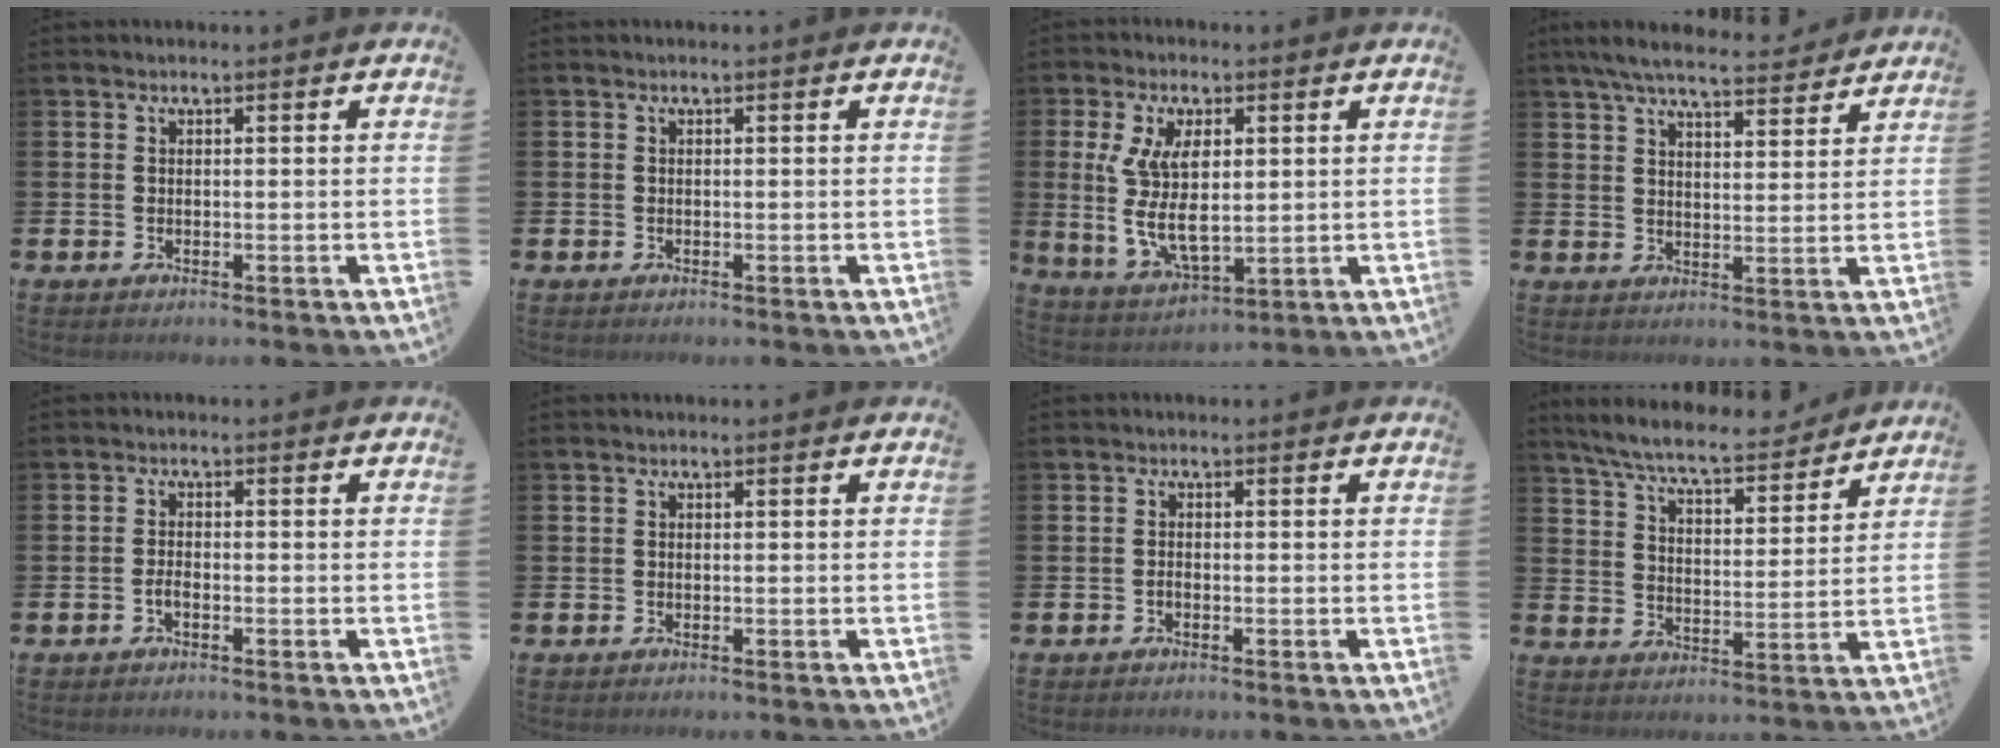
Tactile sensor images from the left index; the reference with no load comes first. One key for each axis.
{"total": 0.0}
{"total": 9.1, "fx": 2.2, "fy": 4.7, "fz": 7.5, "tx": -0.156, "ty": -0.009, "tz": 0.037}
{"total": 6.6, "fx": 6.1, "fy": 1.0, "fz": 2.1, "tx": -0.051, "ty": -0.034, "tz": 0.107}
{"total": 1.2, "fx": -0.7, "fy": 0.5, "fz": 0.9, "tx": -0.025, "ty": 0.002, "tz": -0.012}
{"total": 0.0}
{"total": 0.6, "fx": -0.5, "fy": 0.2, "fz": 0.3, "tx": -0.014, "ty": 0.000, "tz": -0.008}
{"total": 7.7, "fx": 7.1, "fy": 0.9, "fz": 2.8, "tx": -0.087, "ty": -0.042, "tz": 0.123}